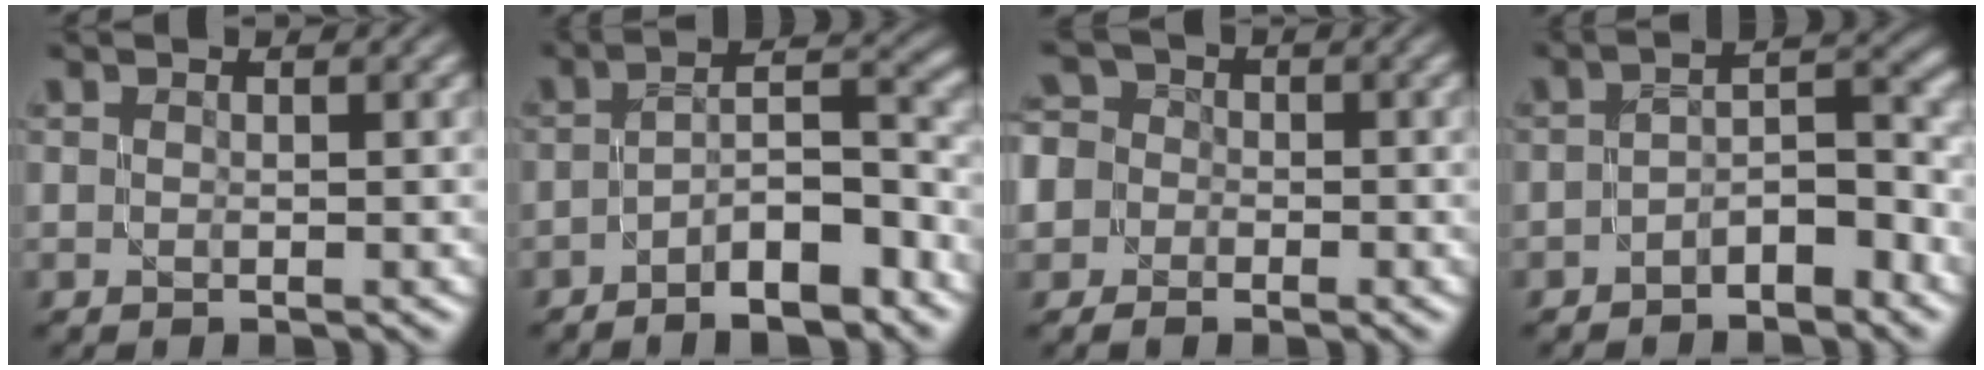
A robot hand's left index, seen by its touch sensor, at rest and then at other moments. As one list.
[{"total": 7.5, "force": [-4.0, 2.3, 5.9], "torque": [-0.084, 0.014, -0.068]}, {"total": 6.0, "force": [-2.1, 5.4, 1.5], "torque": [-0.025, 0.014, -0.069]}, {"total": 4.2, "force": [-2.4, 1.6, 3.0], "torque": [-0.048, 0.014, -0.044]}]